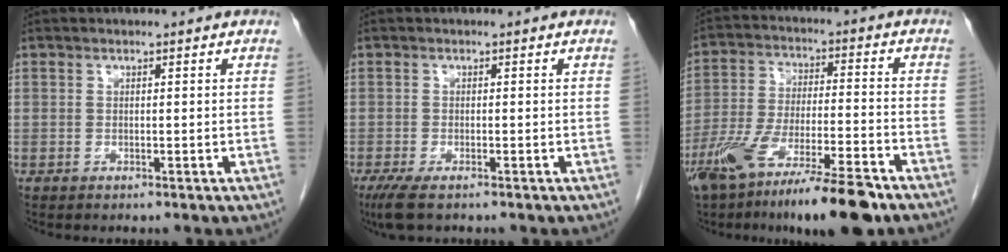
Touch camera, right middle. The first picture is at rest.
{"total": 4.0, "force": [-2.7, 1.1, 2.7], "torque": [-0.057, -0.012, -0.045]}
{"total": 17.1, "force": [-11.7, 2.2, 12.3], "torque": [-0.208, -0.036, -0.206]}